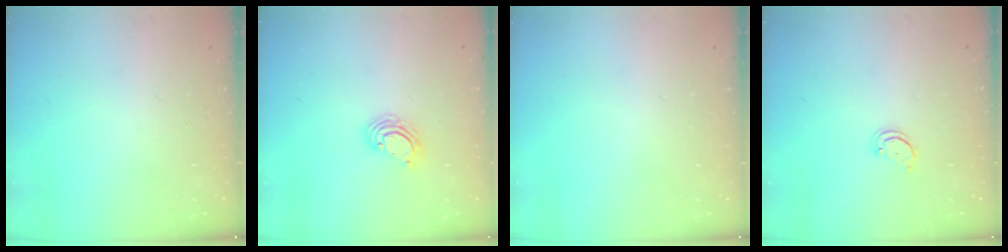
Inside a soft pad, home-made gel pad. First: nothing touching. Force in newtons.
{"total": 3.6, "press": 3.6, "slide": 0.2}
{"total": 0.0}
{"total": 1.9, "press": 1.9, "slide": 0.2}